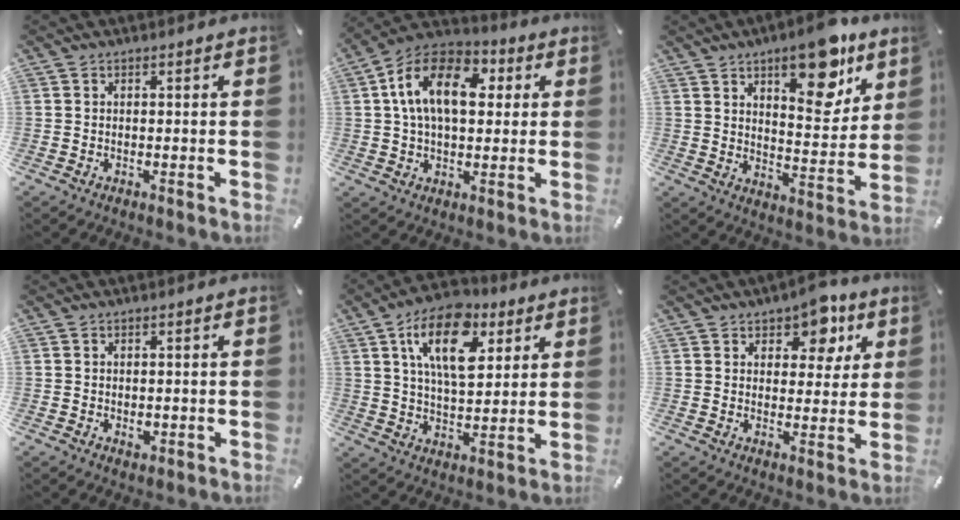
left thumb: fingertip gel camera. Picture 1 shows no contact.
{"total": 15.0, "force": [3.3, 9.5, 11.1], "torque": [-0.220, 0.007, 0.055]}
{"total": 15.1, "force": [9.5, 6.3, 9.9], "torque": [-0.116, -0.061, 0.155]}
{"total": 1.2, "force": [0.0, 0.9, 0.8], "torque": [-0.015, 0.002, 0.001]}
{"total": 16.0, "force": [7.6, 8.5, 11.2], "torque": [-0.193, -0.014, 0.132]}
{"total": 8.2, "force": [5.5, 4.9, 3.7], "torque": [-0.033, -0.037, 0.090]}